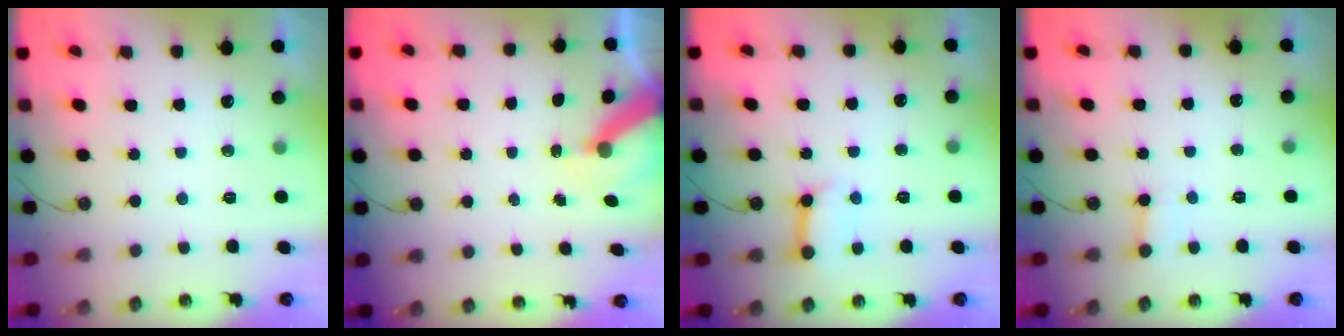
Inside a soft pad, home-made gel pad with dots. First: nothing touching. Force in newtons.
{"total": 7.5, "press": 7.5, "slide": 0.7}
{"total": 9.5, "press": 9.4, "slide": 1.1}
{"total": 2.5, "press": 2.5, "slide": 0.4}